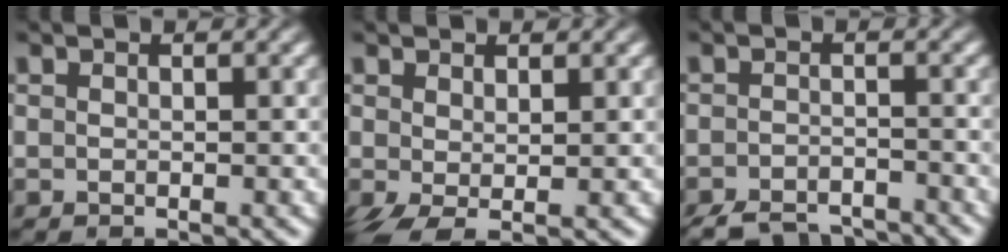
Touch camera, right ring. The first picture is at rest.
{"total": 1.9, "force": [-0.7, 0.8, 1.6], "torque": [-0.030, -0.012, -0.001]}
{"total": 5.7, "force": [-5.5, 1.2, 0.8], "torque": [-0.006, -0.018, -0.091]}